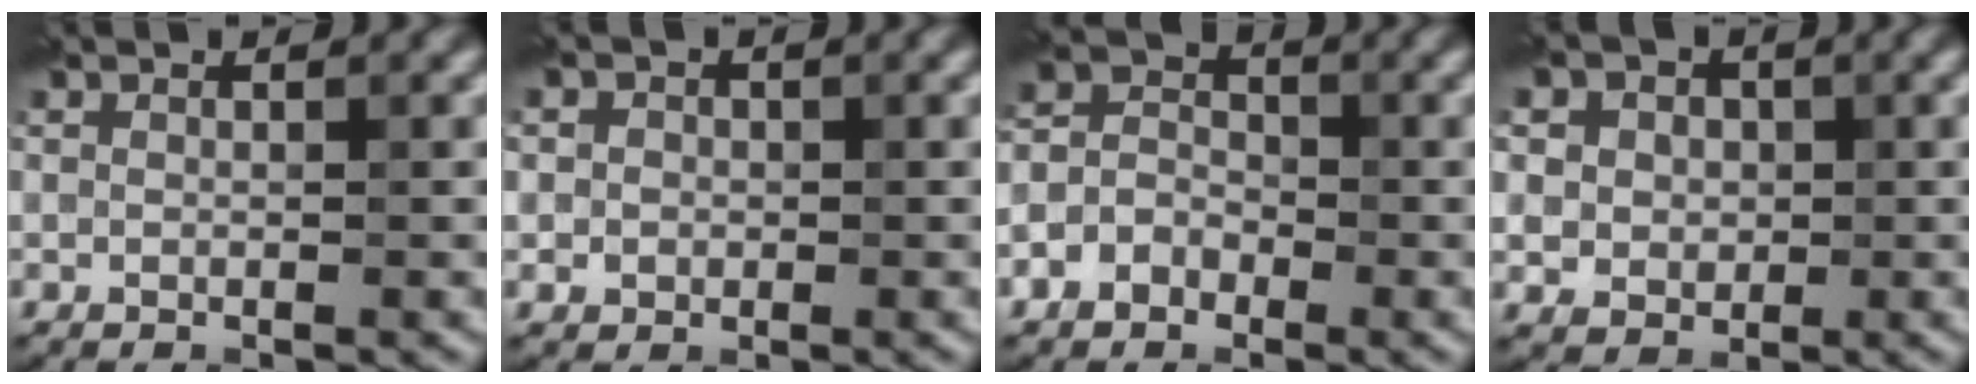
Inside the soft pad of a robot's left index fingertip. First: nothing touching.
{"total": 2.0, "force": [0.3, 1.8, 0.6], "torque": [0.011, 0.004, -0.008]}
{"total": 3.6, "force": [-1.6, 2.7, 1.6], "torque": [-0.027, 0.004, -0.039]}
{"total": 7.4, "force": [2.4, 6.0, 3.6], "torque": [-0.062, 0.026, 0.010]}